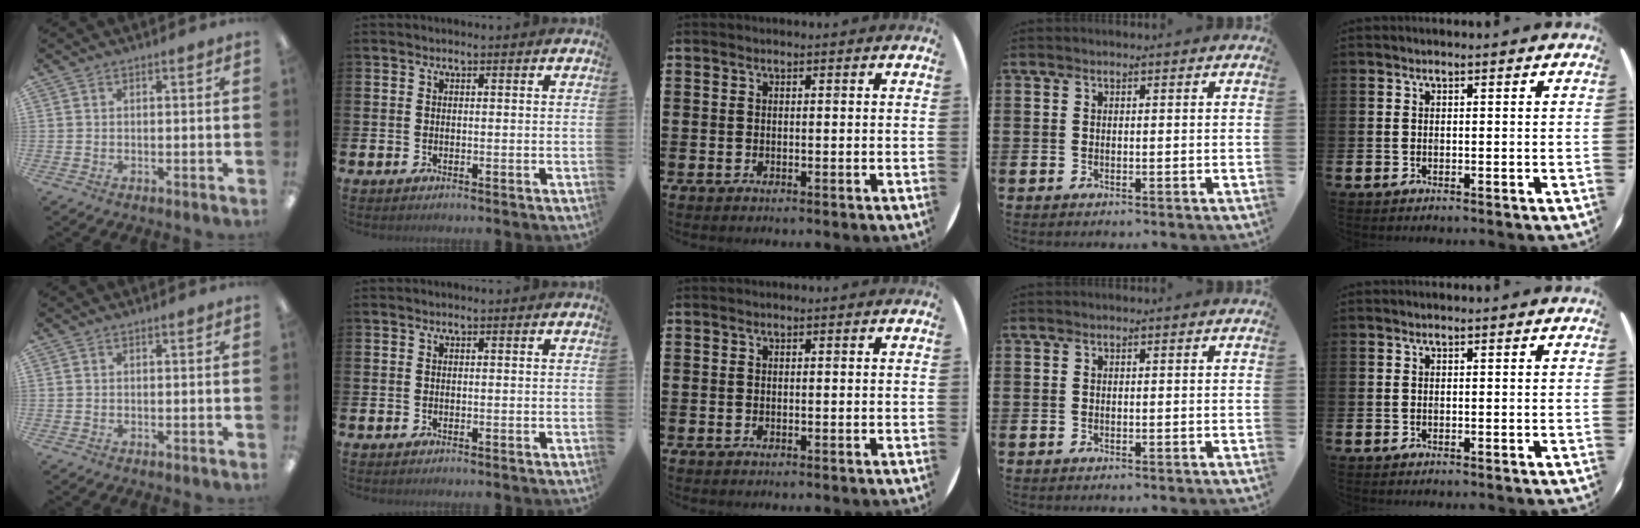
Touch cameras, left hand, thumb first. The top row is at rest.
{}